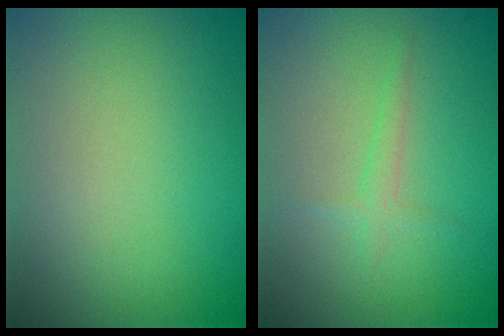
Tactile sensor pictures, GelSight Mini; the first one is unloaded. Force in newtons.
{"total": 1.2, "press": 1.2, "slide": 0.1}